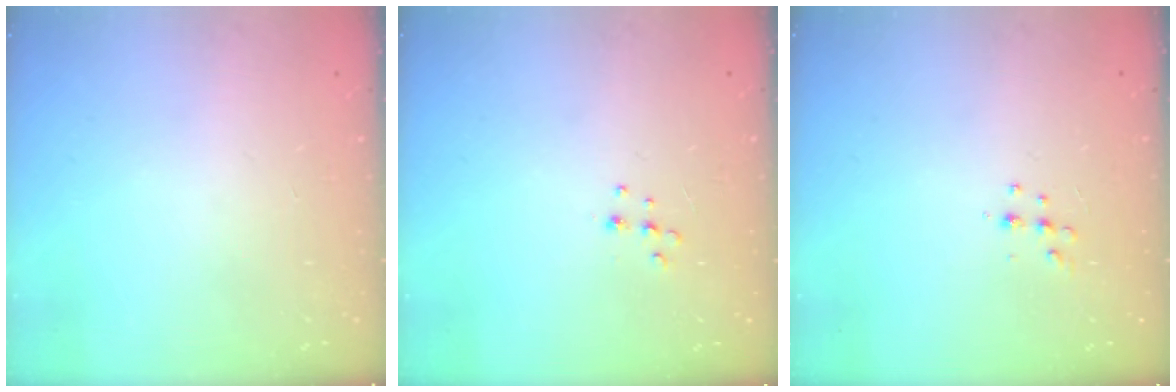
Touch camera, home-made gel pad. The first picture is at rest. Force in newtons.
{"total": 5.6, "press": 5.6, "slide": 0.6}
{"total": 5.8, "press": 5.7, "slide": 0.8}